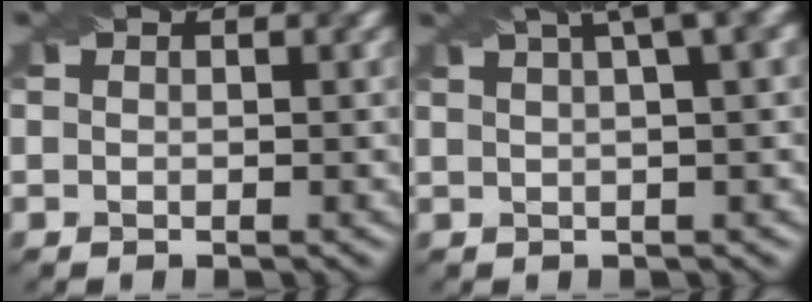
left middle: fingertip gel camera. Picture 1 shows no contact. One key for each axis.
{"total": 9.4, "fx": 5.0, "fy": 3.5, "fz": 7.1, "tx": -0.058, "ty": 0.056, "tz": 0.045}